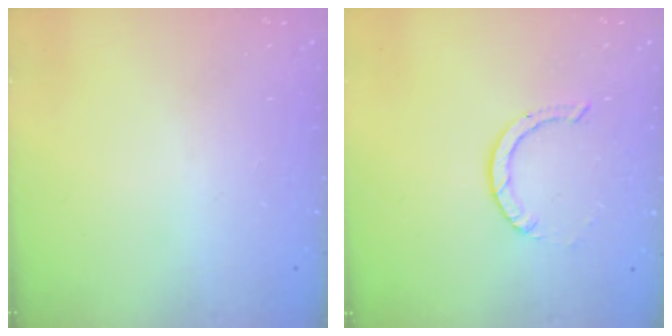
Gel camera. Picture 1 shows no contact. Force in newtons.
{"total": 2.0, "press": 2.0, "slide": 0.2}